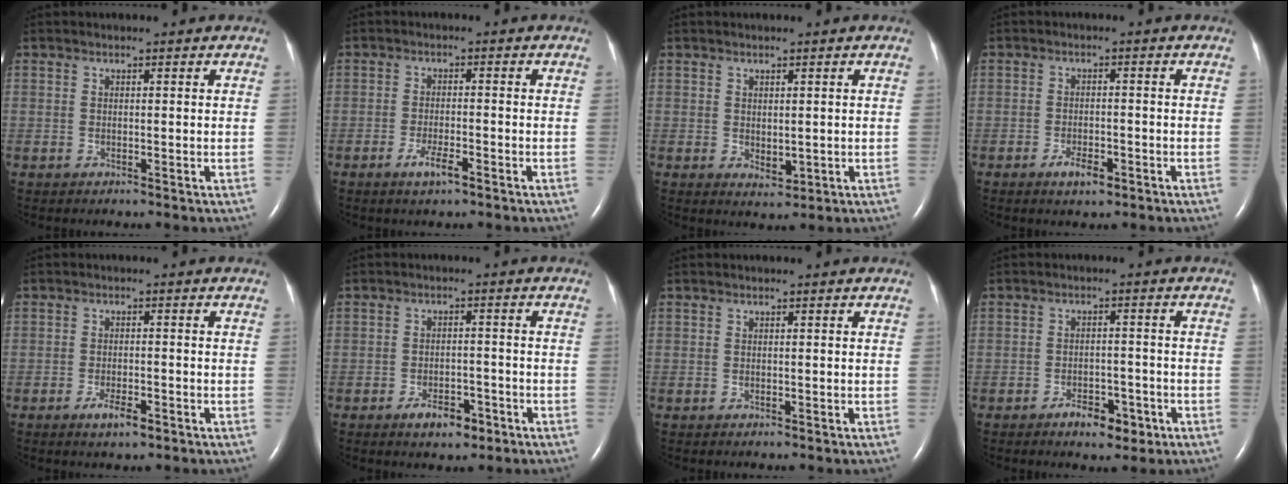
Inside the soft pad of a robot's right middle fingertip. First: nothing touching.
{"total": 3.3, "force": [-2.0, 0.5, 2.5], "torque": [-0.051, -0.003, -0.038]}
{"total": 2.1, "force": [0.0, 1.3, 1.7], "torque": [-0.028, -0.008, 0.010]}
{"total": 3.1, "force": [-1.9, 1.1, 2.2], "torque": [-0.040, 0.001, -0.032]}
{"total": 3.2, "force": [-1.9, 0.8, 2.4], "torque": [-0.045, -0.001, -0.033]}
{"total": 4.7, "force": [-2.9, 2.1, 3.0], "torque": [-0.045, 0.003, -0.043]}
{"total": 0.0}
{"total": 4.7, "force": [-2.9, 2.2, 3.0], "torque": [-0.041, 0.005, -0.039]}